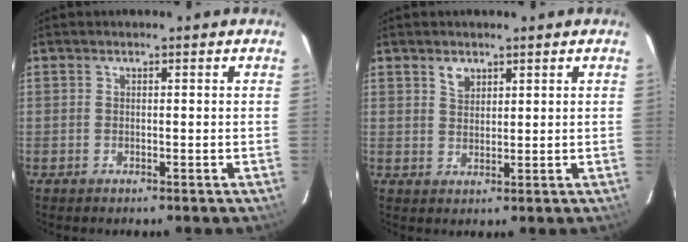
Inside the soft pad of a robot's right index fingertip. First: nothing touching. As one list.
[{"total": 2.7, "force": [1.7, 1.6, 1.2], "torque": [-0.017, 0.005, 0.033]}]